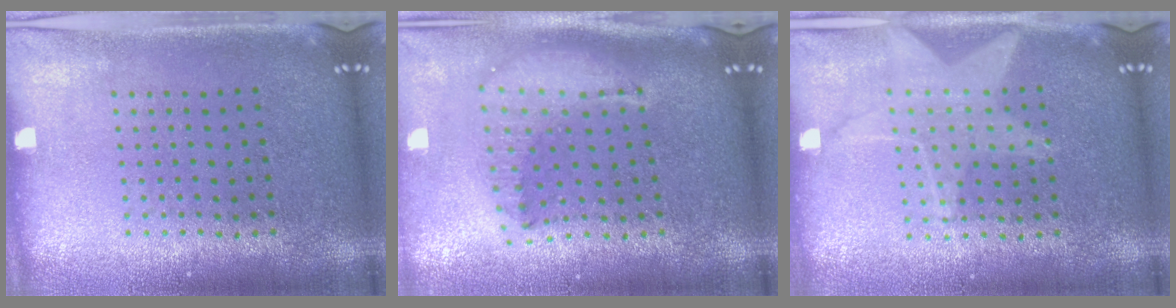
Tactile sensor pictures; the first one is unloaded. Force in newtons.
{"total": 1.8, "press": 1.5, "slide": 1.0}
{"total": 1.4, "press": 1.4, "slide": 0.1}